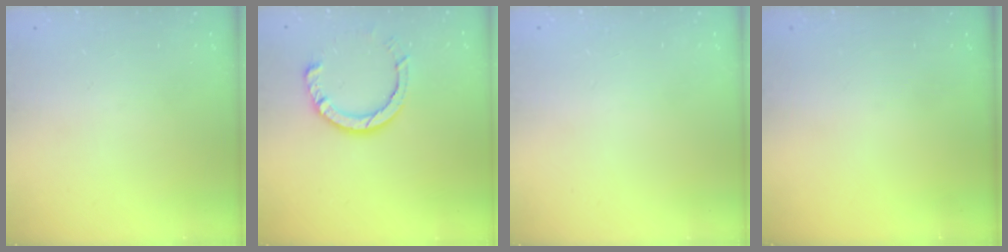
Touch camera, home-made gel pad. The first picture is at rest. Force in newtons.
{"total": 8.0, "press": 8.0, "slide": 0.8}
{"total": 2.4, "press": 2.4, "slide": 0.2}
{"total": 0.0}